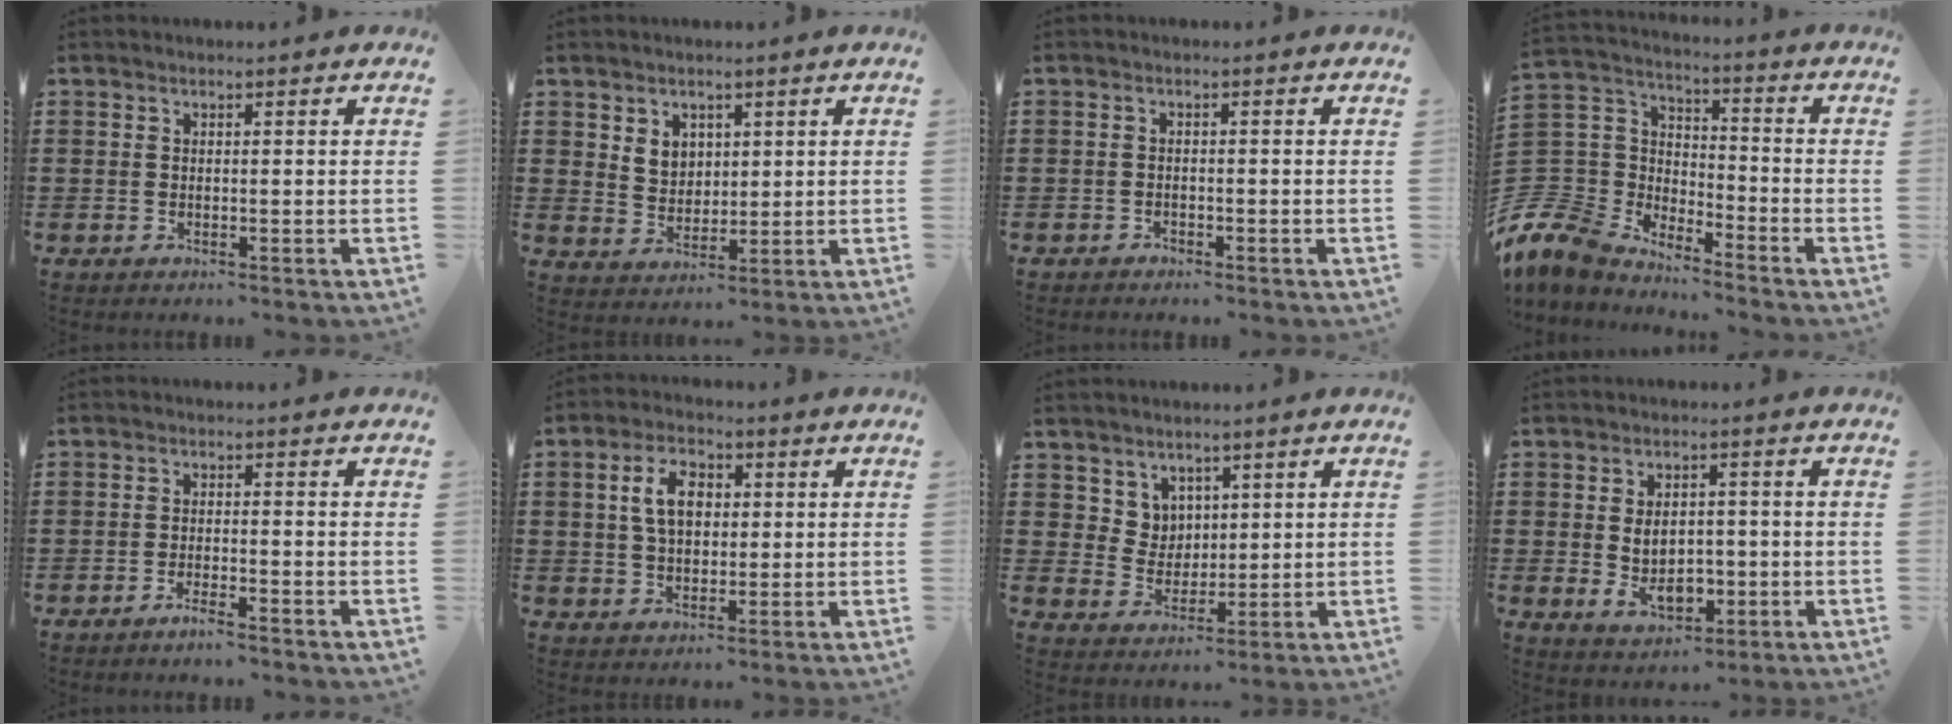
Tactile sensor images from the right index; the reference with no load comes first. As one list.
[{"total": 4.0, "force": [2.2, 3.1, 1.0], "torque": [-0.025, 0.008, 0.039]}, {"total": 0.8, "force": [-0.8, 0.3, 0.0], "torque": [-0.003, 0.002, -0.017]}, {"total": 7.6, "force": [-6.1, 4.4, 1.1], "torque": [-0.085, -0.013, -0.131]}, {"total": 1.8, "force": [-1.6, -0.1, 0.8], "torque": [-0.014, -0.002, -0.029]}, {"total": 6.4, "force": [1.1, 3.9, 5.0], "torque": [-0.109, 0.010, 0.012]}, {"total": 4.7, "force": [2.9, 3.7, 0.2], "torque": [-0.027, 0.007, 0.056]}, {"total": 6.2, "force": [-0.6, 4.0, 4.7], "torque": [-0.073, -0.002, -0.018]}]